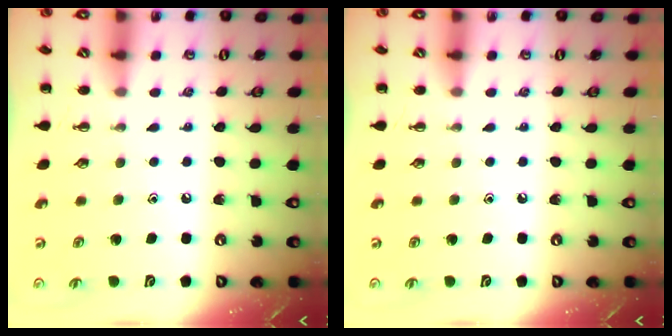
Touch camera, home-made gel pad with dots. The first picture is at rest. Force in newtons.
{"total": 0.0}